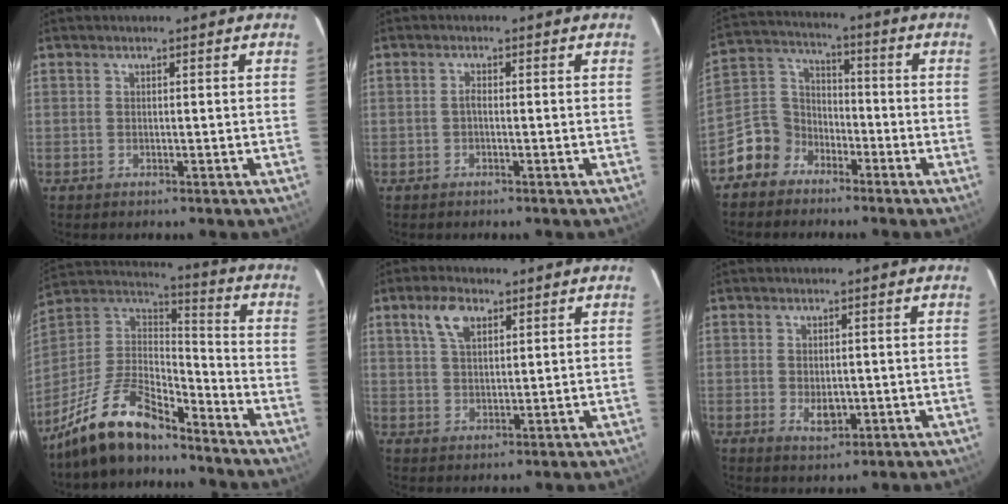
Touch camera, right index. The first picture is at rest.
{"total": 0.8, "force": [-0.4, 0.3, 0.7], "torque": [-0.013, 0.005, -0.008]}
{"total": 8.9, "force": [-5.7, 6.8, 1.0], "torque": [-0.036, 0.044, -0.120]}
{"total": 17.3, "force": [-13.7, 5.5, 9.0], "torque": [-0.206, 0.001, -0.255]}
{"total": 5.6, "force": [2.9, 2.9, 3.8], "torque": [-0.073, 0.013, 0.056]}
{"total": 3.6, "force": [-0.7, 2.3, 2.7], "torque": [-0.045, -0.006, -0.006]}